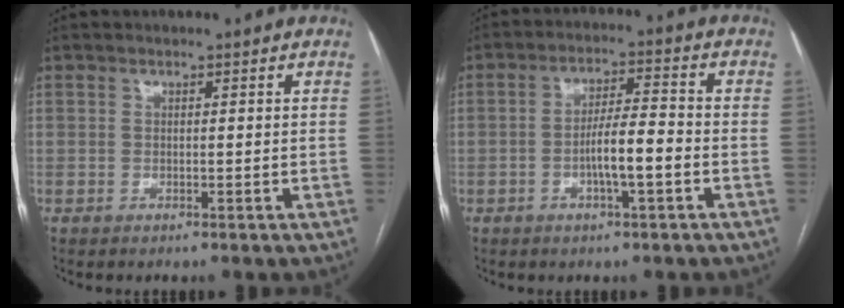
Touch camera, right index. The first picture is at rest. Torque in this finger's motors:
{"motor_torque": [1.31, -0.39, 0.57, 0.14]}